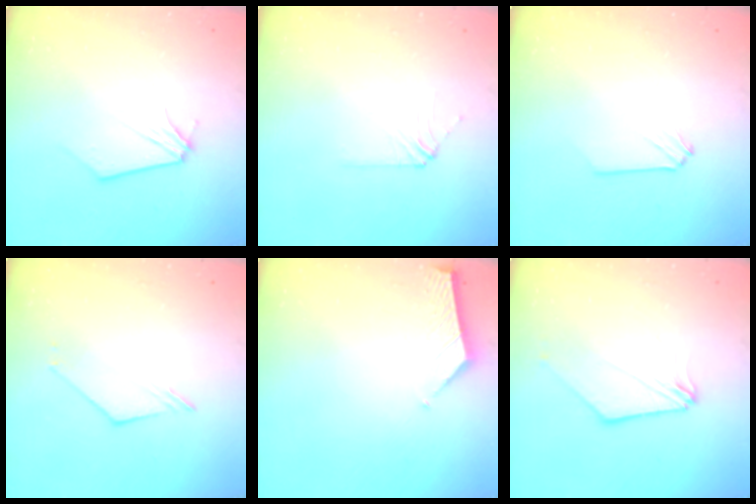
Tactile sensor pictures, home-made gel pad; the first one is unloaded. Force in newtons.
{"total": 3.8, "press": 3.8, "slide": 0.7}
{"total": 0.0}
{"total": 2.2, "press": 2.2, "slide": 0.1}
{"total": 3.8, "press": 3.7, "slide": 0.6}
{"total": 1.9, "press": 1.9, "slide": 0.5}